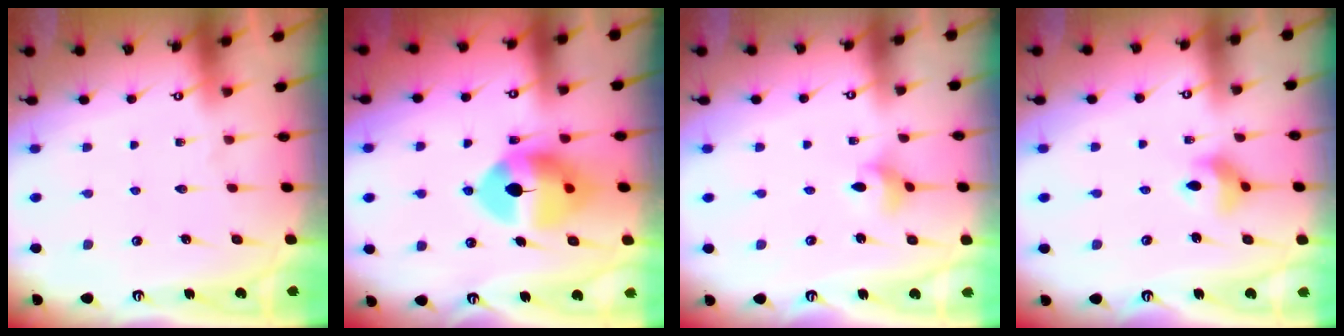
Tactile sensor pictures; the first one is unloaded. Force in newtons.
{"total": 12.2, "press": 12.1, "slide": 2.0}
{"total": 3.2, "press": 3.2, "slide": 0.1}
{"total": 7.8, "press": 7.6, "slide": 1.7}